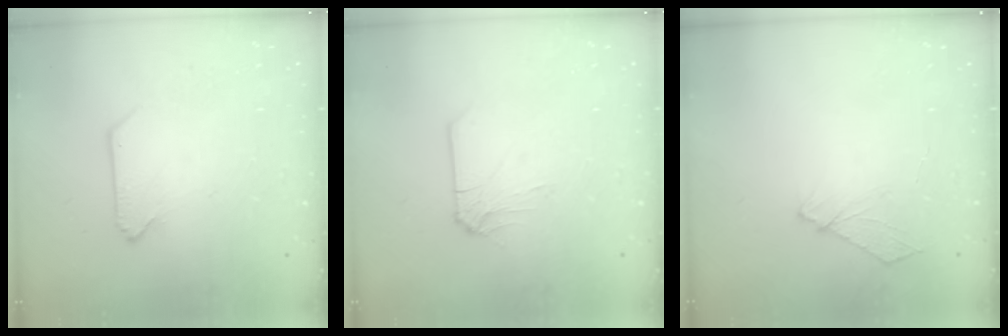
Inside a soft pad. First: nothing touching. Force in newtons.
{"total": 0.0}
{"total": 7.0, "press": 6.9, "slide": 0.8}